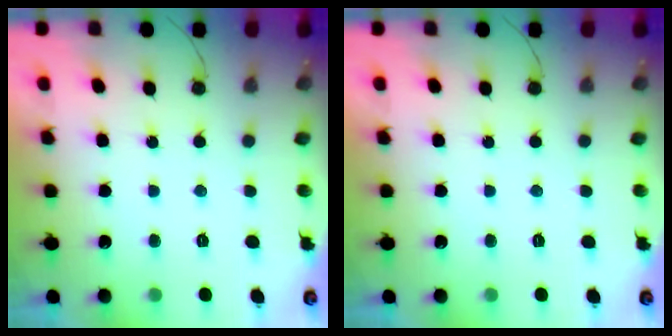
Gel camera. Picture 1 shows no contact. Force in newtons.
{"total": 0.0}